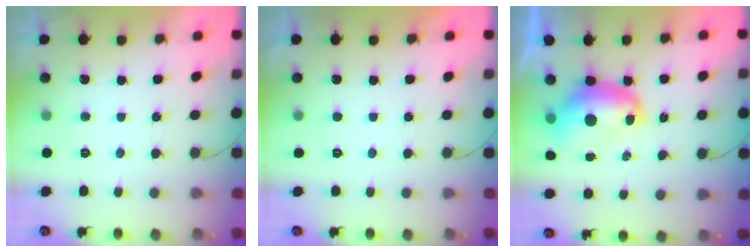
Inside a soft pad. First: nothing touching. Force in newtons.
{"total": 0.0}
{"total": 10.1, "press": 10.0, "slide": 1.1}